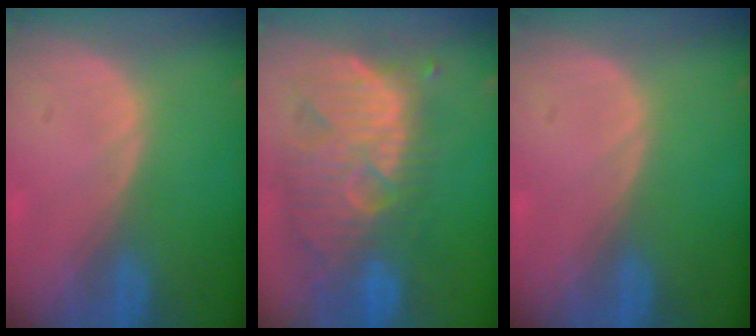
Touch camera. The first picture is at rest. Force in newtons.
{"total": 12.4, "press": 11.1, "slide": 5.5}
{"total": 0.0}